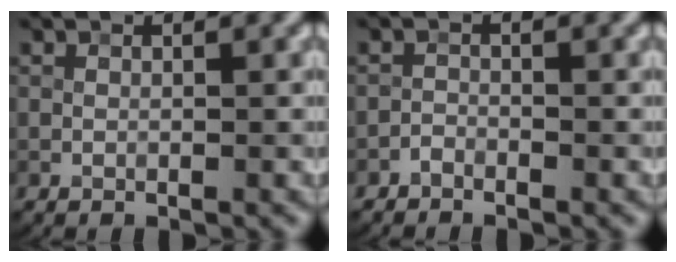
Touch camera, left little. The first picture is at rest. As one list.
[{"total": 0.9, "force": [-0.8, 0.3, 0.0], "torque": [0.006, 0.002, -0.017]}]